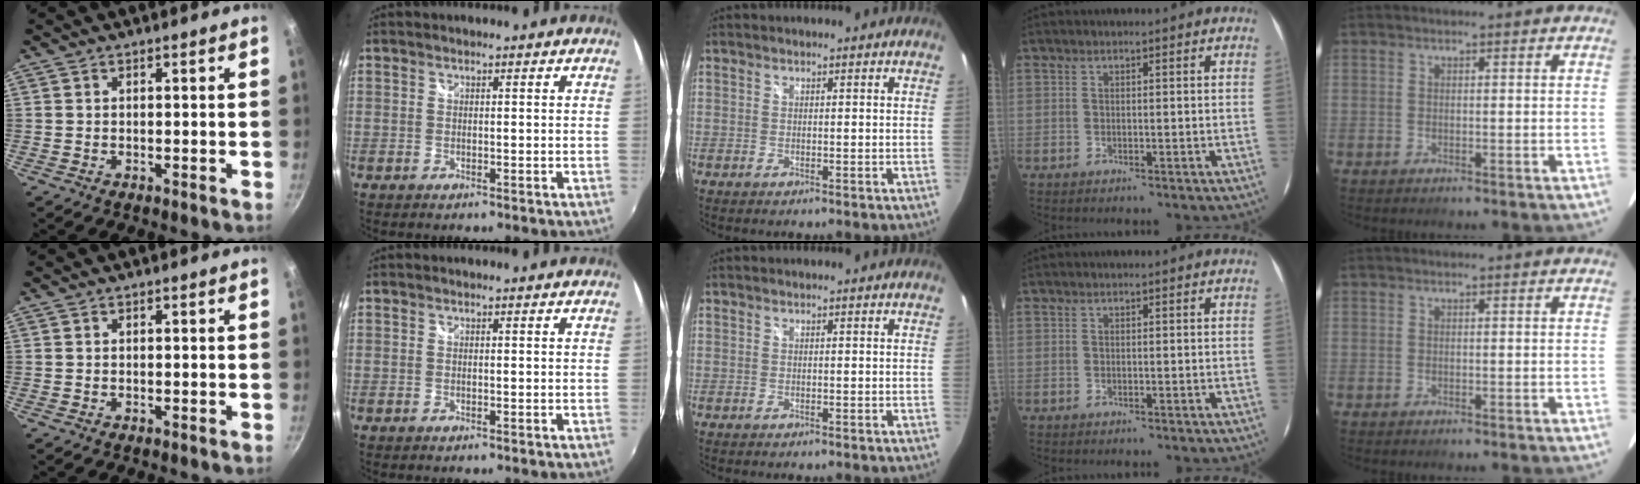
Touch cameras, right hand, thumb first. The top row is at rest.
{}